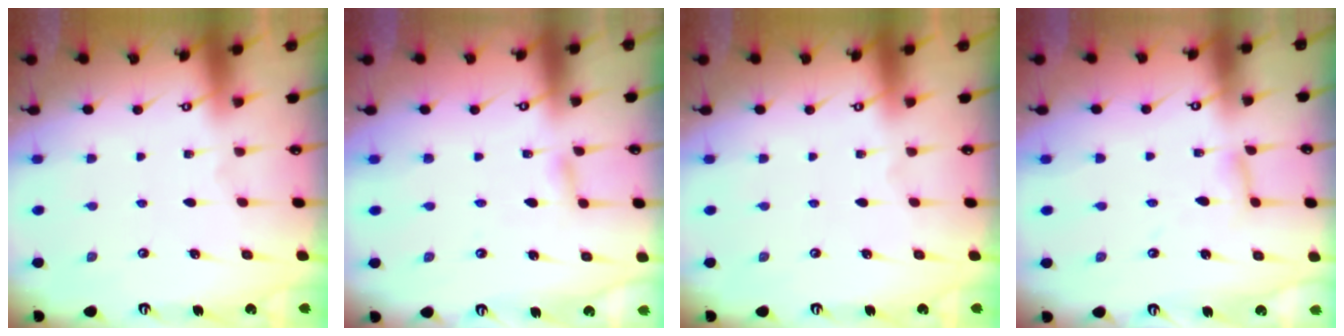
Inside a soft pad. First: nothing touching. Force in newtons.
{"total": 3.0, "press": 2.9, "slide": 0.4}
{"total": 0.0}
{"total": 2.8, "press": 2.8, "slide": 0.2}